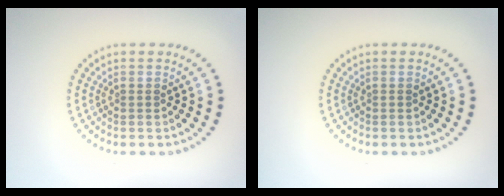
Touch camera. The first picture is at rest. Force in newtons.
{"total": 0.0}